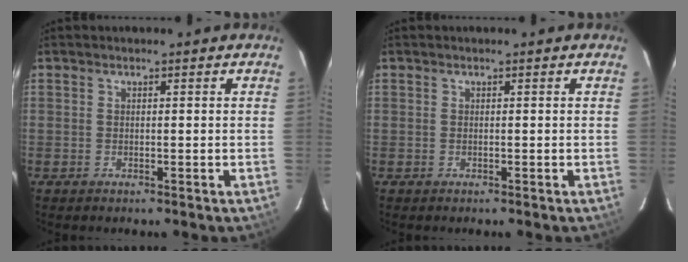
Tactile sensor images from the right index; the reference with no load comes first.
{"total": 0.0}